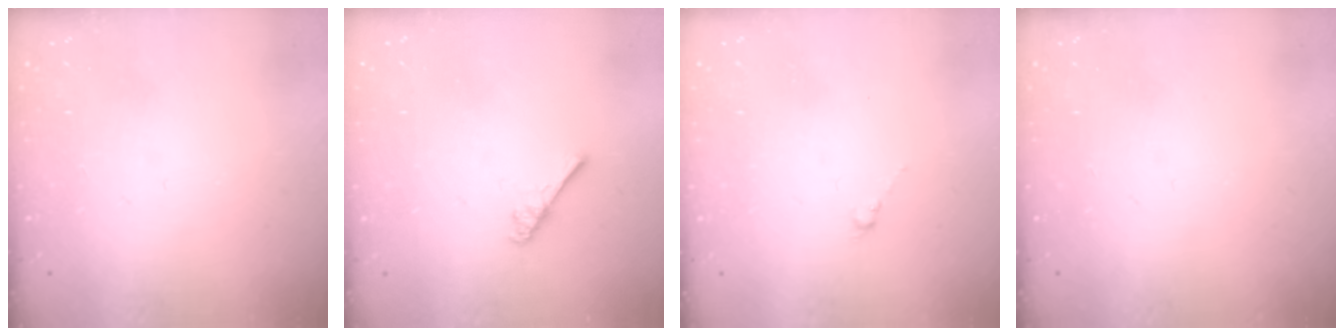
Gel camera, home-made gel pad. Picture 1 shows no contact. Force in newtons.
{"total": 3.2, "press": 3.1, "slide": 0.5}
{"total": 0.0}
{"total": 0.0}